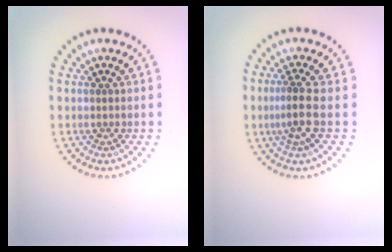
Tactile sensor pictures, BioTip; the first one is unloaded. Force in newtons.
{"total": 2.6, "press": 2.0, "slide": 1.6}